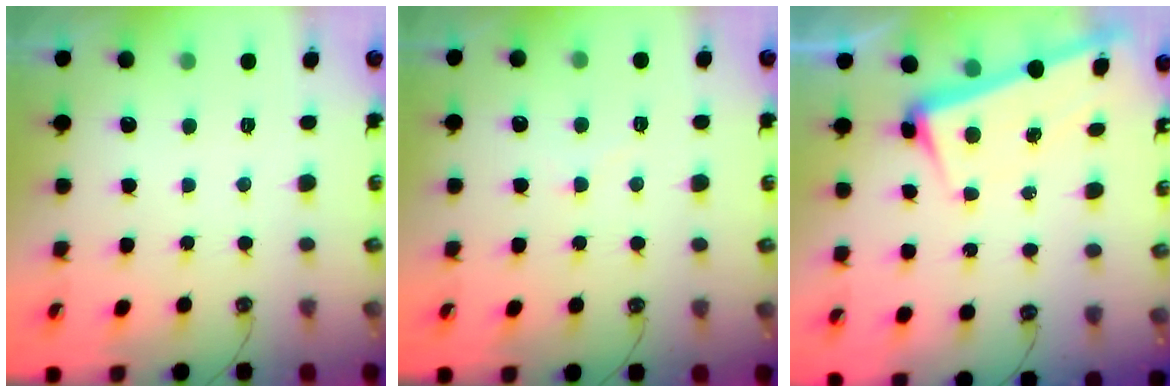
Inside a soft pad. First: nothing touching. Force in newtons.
{"total": 0.8, "press": 0.8, "slide": 0.2}
{"total": 3.0, "press": 2.8, "slide": 0.8}